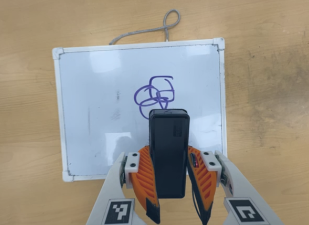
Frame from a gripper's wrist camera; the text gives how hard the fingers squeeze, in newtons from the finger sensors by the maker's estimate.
{"total": 8.9, "left": 7.3, "right": 10.5}